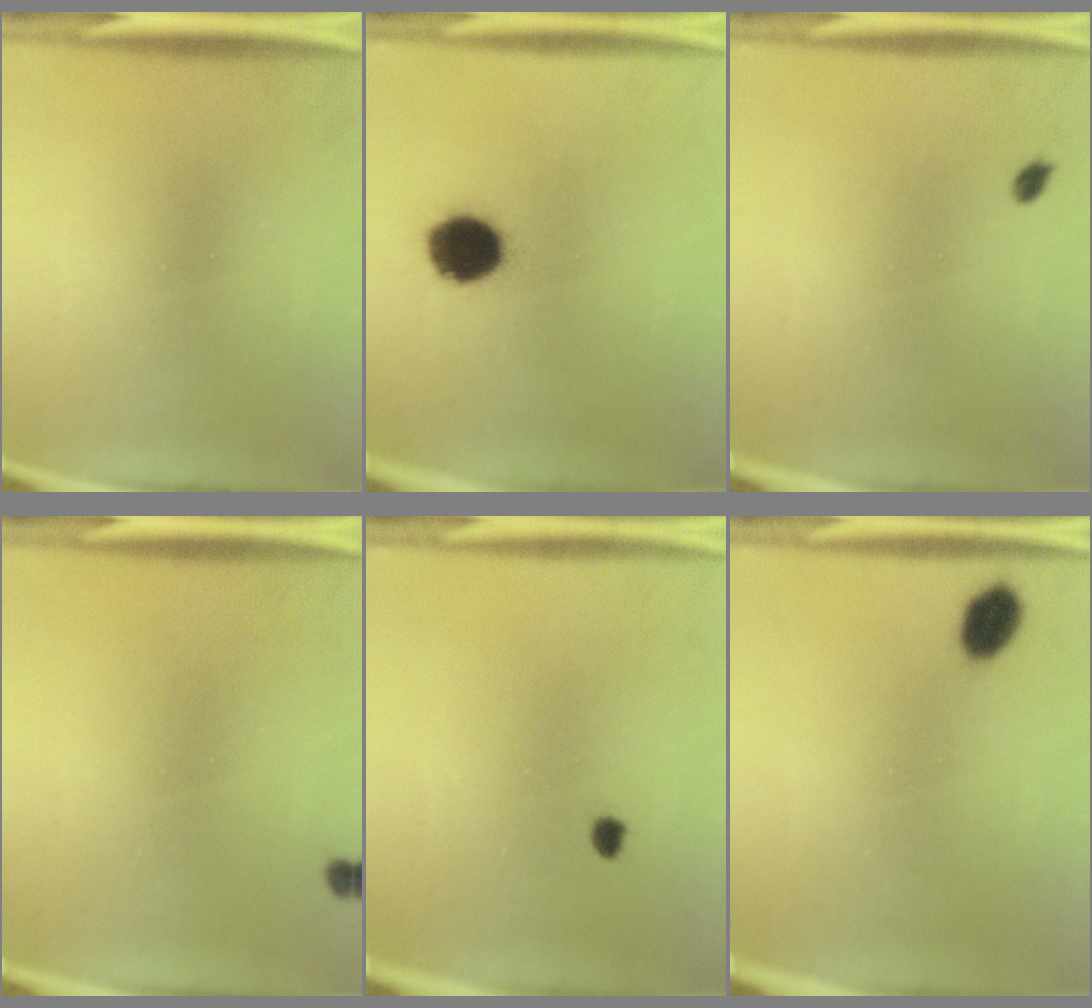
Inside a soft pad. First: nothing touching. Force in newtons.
{"total": 11.5}
{"total": 1.0}
{"total": 0.8}
{"total": 1.3}
{"total": 5.2}